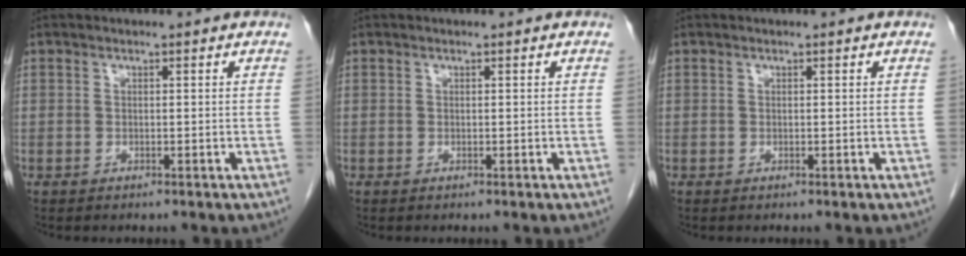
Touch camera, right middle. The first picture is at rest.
{"total": 0.0}
{"total": 0.0}